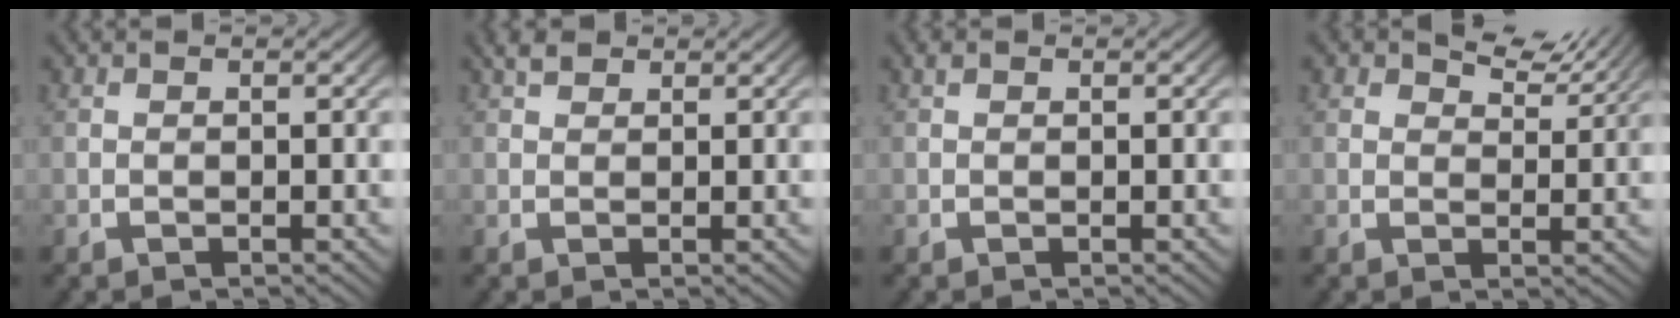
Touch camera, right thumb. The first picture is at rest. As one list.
[{"total": 2.0, "force": [1.7, 0.7, 0.8], "torque": [-0.006, 0.005, 0.029]}, {"total": 0.5, "force": [0.4, 0.2, 0.2], "torque": [-0.004, 0.003, 0.008]}, {"total": 4.1, "force": [3.3, 1.6, 1.8], "torque": [-0.013, 0.015, 0.045]}]